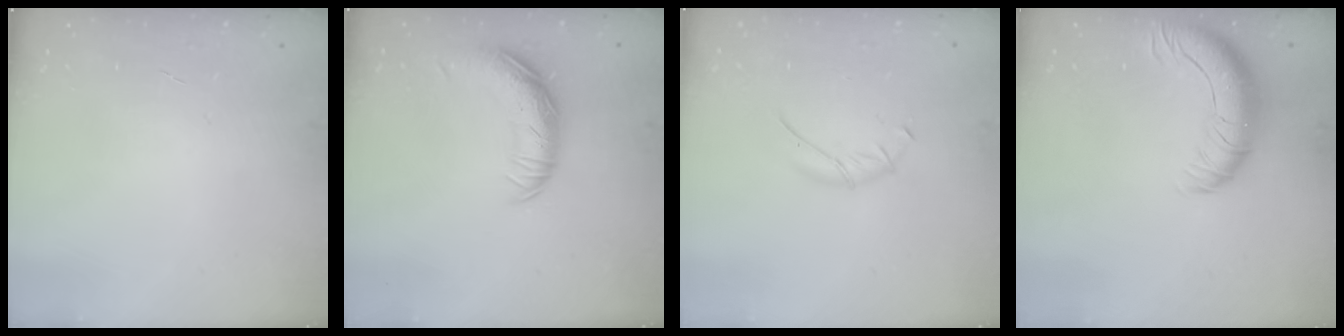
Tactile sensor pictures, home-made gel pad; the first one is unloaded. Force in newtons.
{"total": 15.3, "press": 15.3, "slide": 0.4}
{"total": 5.5, "press": 5.5, "slide": 0.9}
{"total": 11.4, "press": 11.1, "slide": 2.8}